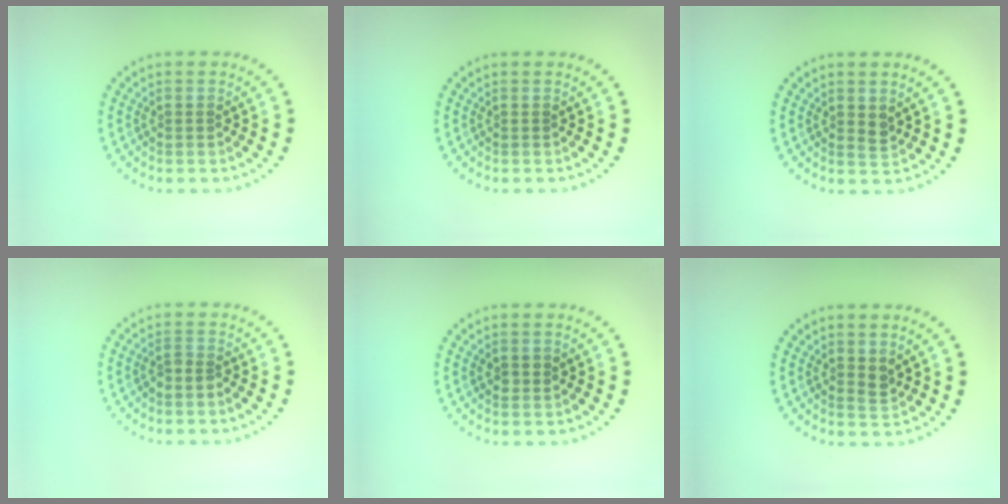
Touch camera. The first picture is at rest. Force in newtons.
{"total": 0.0}
{"total": 1.0, "press": 0.9, "slide": 0.4}
{"total": 1.0, "press": 0.5, "slide": 0.8}
{"total": 1.0, "press": 1.0, "slide": 0.1}
{"total": 1.1, "press": 1.0, "slide": 0.5}